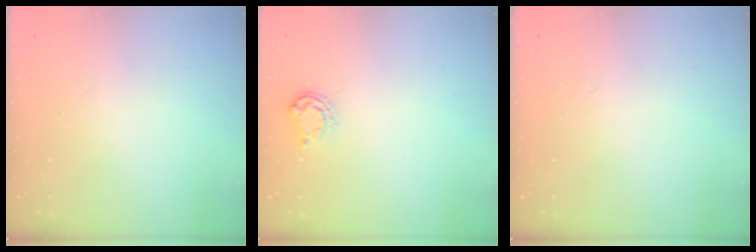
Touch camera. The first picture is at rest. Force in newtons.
{"total": 5.8, "press": 5.7, "slide": 0.7}
{"total": 0.0}